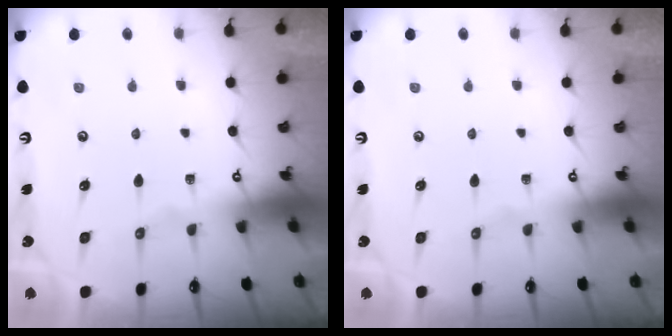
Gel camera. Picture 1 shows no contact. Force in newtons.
{"total": 0.0}